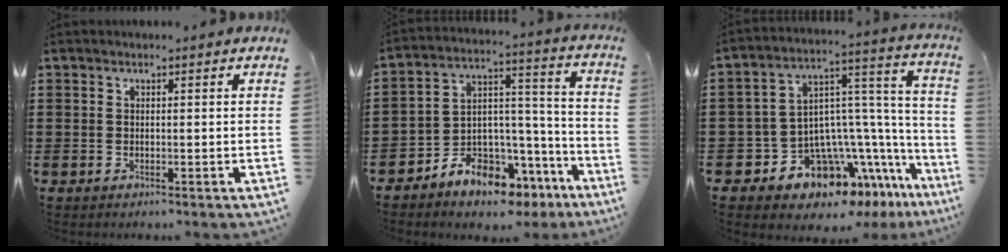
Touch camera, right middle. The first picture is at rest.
{"total": 7.2, "force": [-6.4, 3.2, 1.1], "torque": [-0.022, 0.018, -0.119]}
{"total": 9.6, "force": [-6.8, 5.7, 3.7], "torque": [-0.093, -0.018, -0.128]}